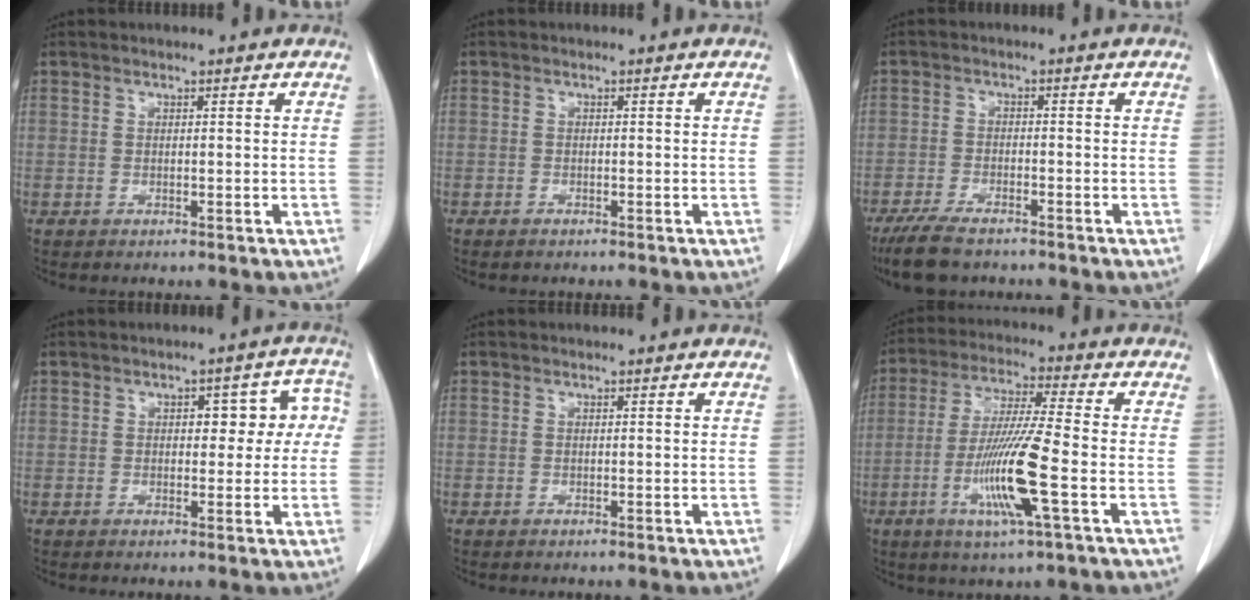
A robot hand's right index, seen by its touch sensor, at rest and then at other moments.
{"total": 0.7, "force": [-0.6, 0.3, 0.2], "torque": [-0.010, -0.001, -0.010]}
{"total": 7.2, "force": [-5.8, 1.9, 3.8], "torque": [-0.071, -0.016, -0.101]}
{"total": 6.6, "force": [0.9, 3.5, 5.5], "torque": [-0.051, 0.038, 0.010]}
{"total": 0.0}
{"total": 12.3, "force": [-3.7, -0.3, 11.7], "torque": [-0.234, -0.016, -0.075]}